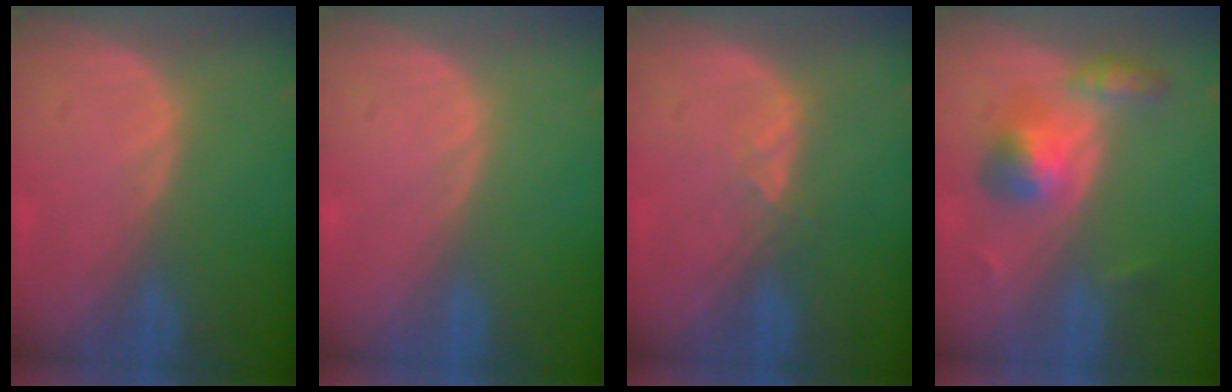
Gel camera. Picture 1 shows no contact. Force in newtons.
{"total": 0.0}
{"total": 2.3, "press": 2.2, "slide": 0.9}
{"total": 5.6, "press": 5.3, "slide": 1.6}